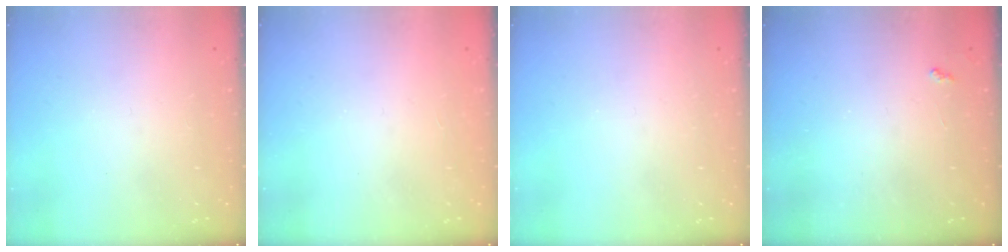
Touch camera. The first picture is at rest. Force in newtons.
{"total": 1.2, "press": 1.2, "slide": 0.1}
{"total": 0.0}
{"total": 3.4, "press": 3.3, "slide": 0.5}